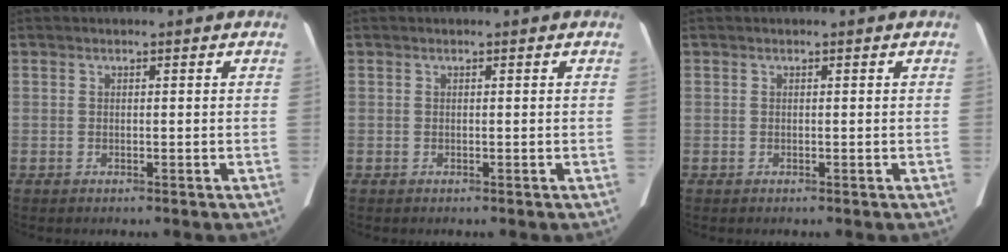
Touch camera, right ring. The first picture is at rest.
{"total": 0.0}
{"total": 0.0}